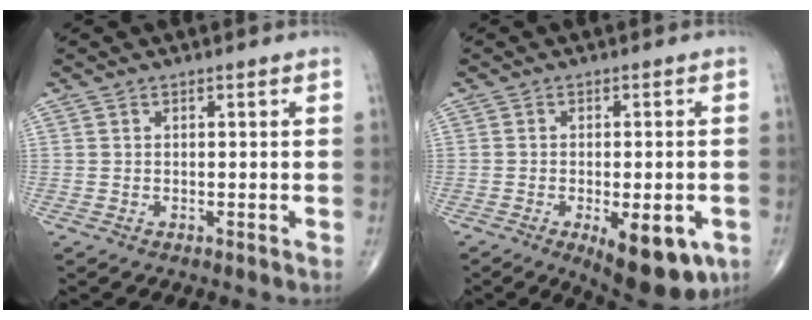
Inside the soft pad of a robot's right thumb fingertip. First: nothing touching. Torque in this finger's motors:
{"motor_torque": [1.65, 1.37, 0.61, -0.76, 0.27]}